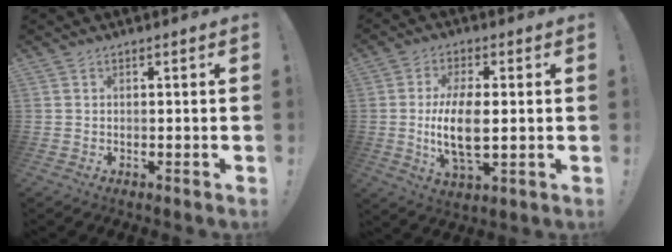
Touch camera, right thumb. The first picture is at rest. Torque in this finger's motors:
{"motor_torque": [0.70, 1.77, 1.59, -0.07, 0.08]}